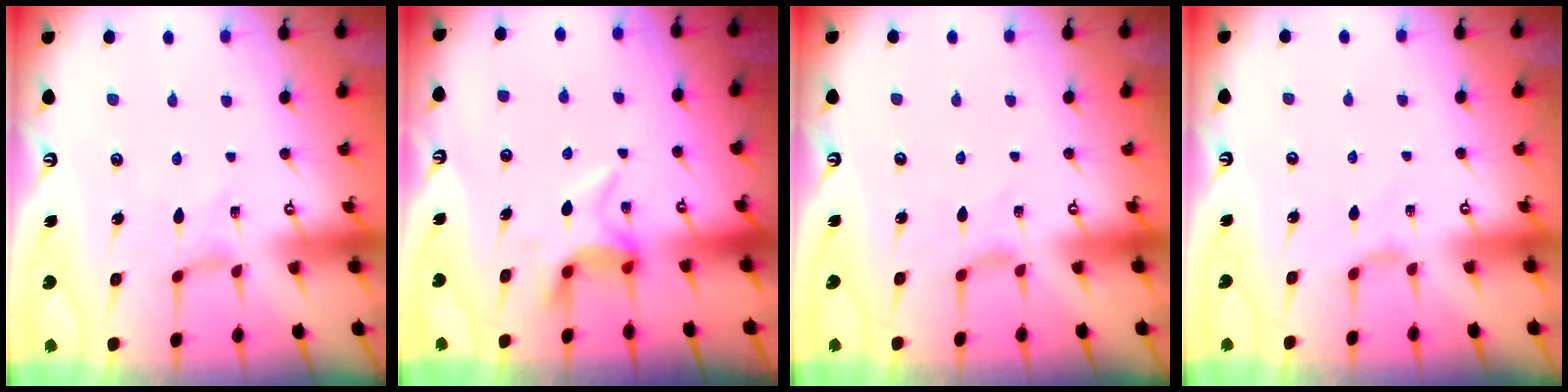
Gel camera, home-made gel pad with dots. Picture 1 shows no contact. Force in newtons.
{"total": 6.2, "press": 6.0, "slide": 1.4}
{"total": 1.7, "press": 1.7, "slide": 0.3}
{"total": 1.4, "press": 1.3, "slide": 0.5}